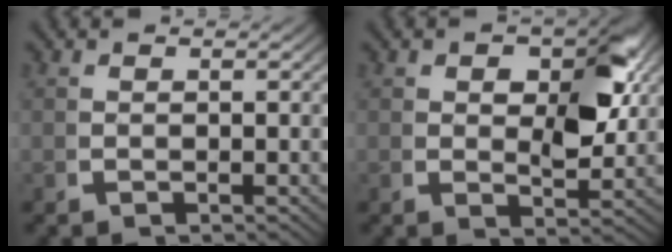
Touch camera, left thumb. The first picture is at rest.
{"total": 5.6, "force": [1.5, 2.6, 4.7], "torque": [-0.056, -0.001, 0.024]}